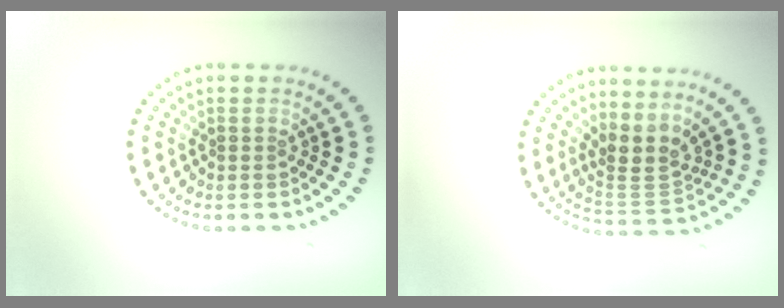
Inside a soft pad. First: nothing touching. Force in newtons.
{"total": 3.4, "press": 2.6, "slide": 2.2}